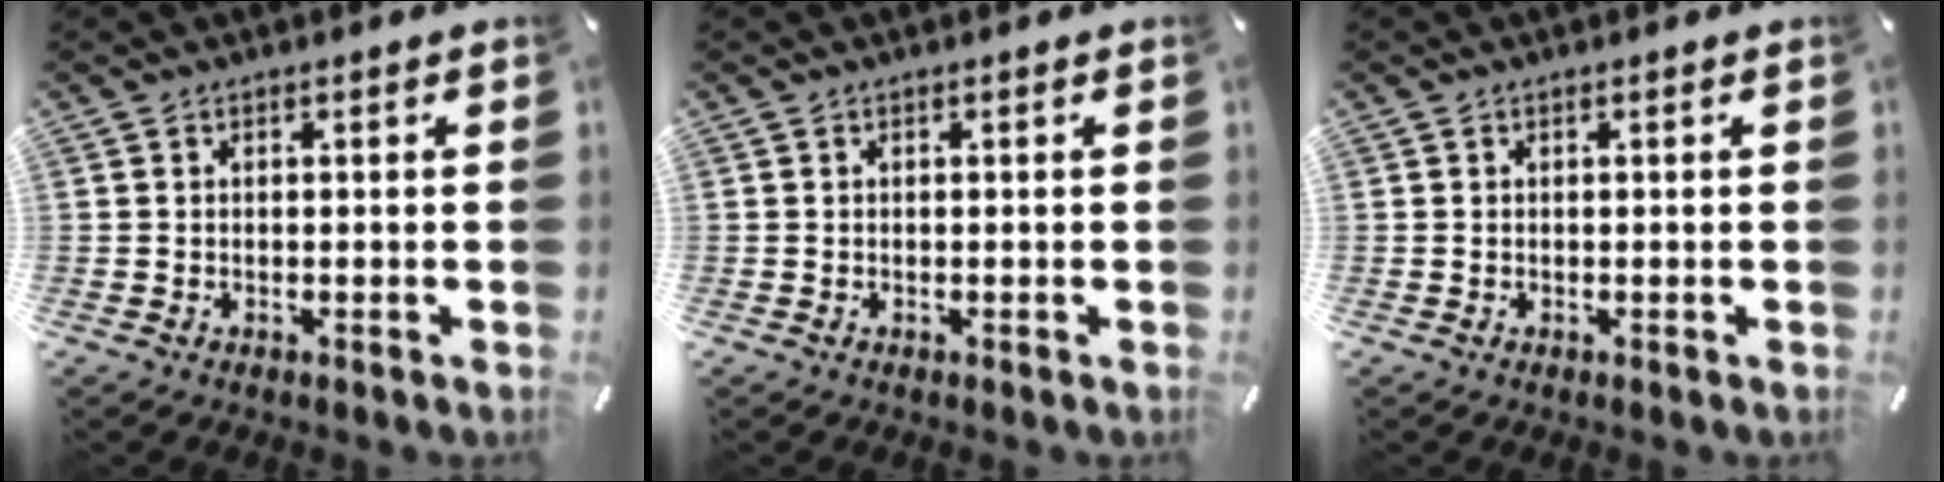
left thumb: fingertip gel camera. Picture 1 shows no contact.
{"total": 0.0}
{"total": 0.0}